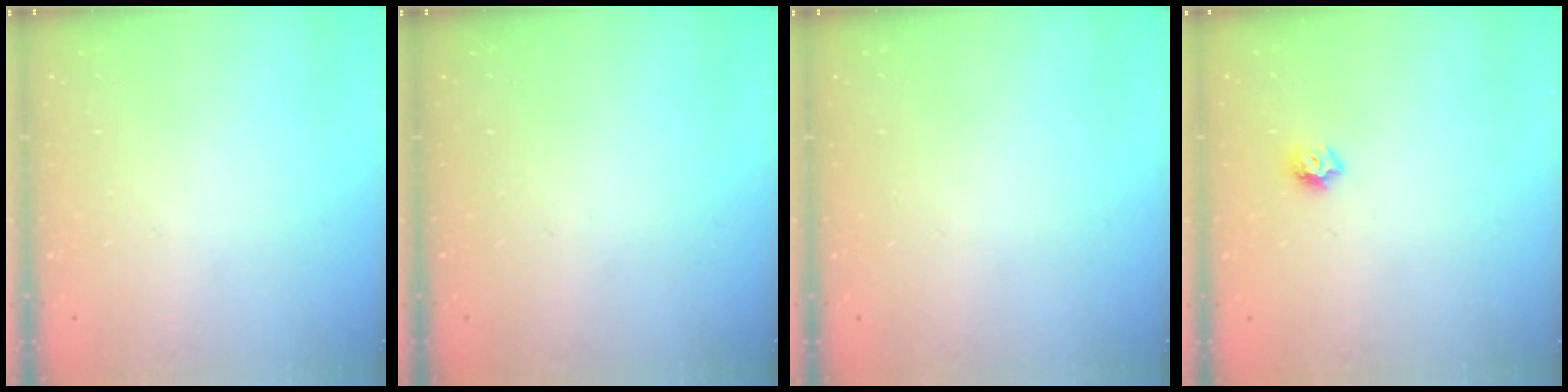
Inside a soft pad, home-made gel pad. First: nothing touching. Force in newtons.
{"total": 0.0}
{"total": 0.0}
{"total": 5.8, "press": 5.8, "slide": 0.7}